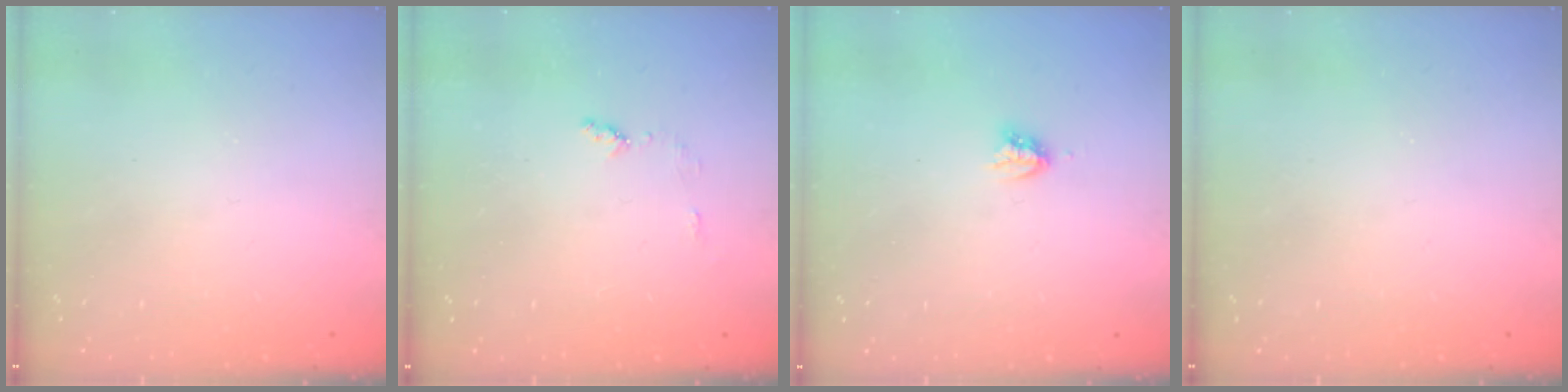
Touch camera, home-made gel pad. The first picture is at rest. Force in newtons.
{"total": 4.3, "press": 4.2, "slide": 0.5}
{"total": 4.0, "press": 4.0, "slide": 0.4}
{"total": 0.0}